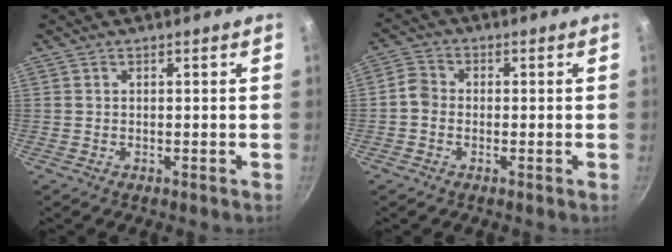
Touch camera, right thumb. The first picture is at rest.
{"total": 3.5, "force": [-0.8, 3.0, 1.7], "torque": [-0.027, 0.015, -0.028]}